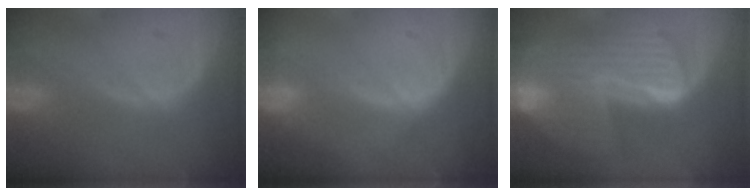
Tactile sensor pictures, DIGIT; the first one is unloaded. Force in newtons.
{"total": 1.6, "press": 1.6, "slide": 0.1}
{"total": 10.4, "press": 10.4, "slide": 1.0}